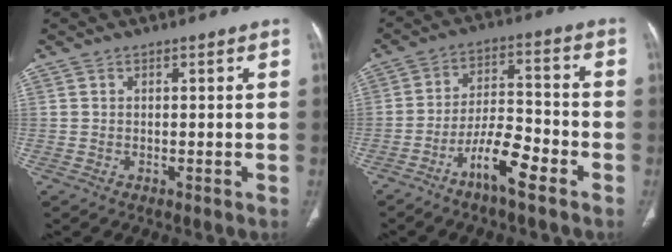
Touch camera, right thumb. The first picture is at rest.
{"total": 9.5, "force": [-5.8, 2.5, 7.2], "torque": [-0.129, 0.041, -0.104]}